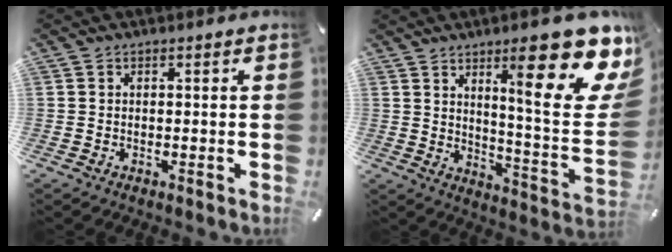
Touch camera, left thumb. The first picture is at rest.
{"total": 23.2, "force": [13.0, 5.9, 18.3], "torque": [-0.252, -0.092, 0.199]}